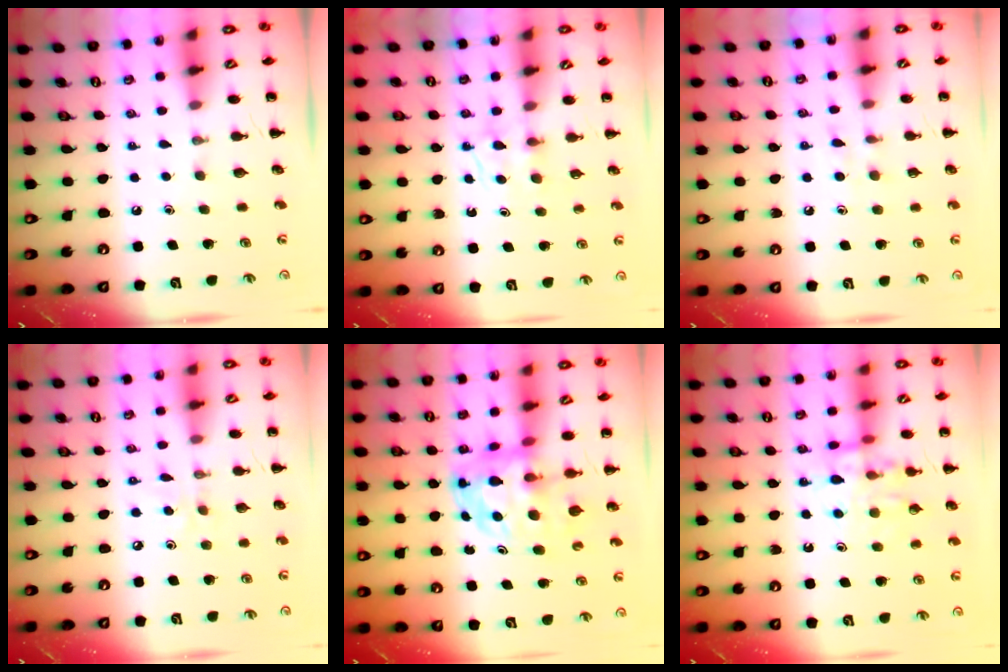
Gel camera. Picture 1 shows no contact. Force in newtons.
{"total": 5.1, "press": 4.9, "slide": 1.5}
{"total": 4.7, "press": 4.3, "slide": 1.8}
{"total": 2.2, "press": 2.1, "slide": 0.6}
{"total": 6.5, "press": 6.3, "slide": 1.7}
{"total": 11.7, "press": 11.6, "slide": 1.2}